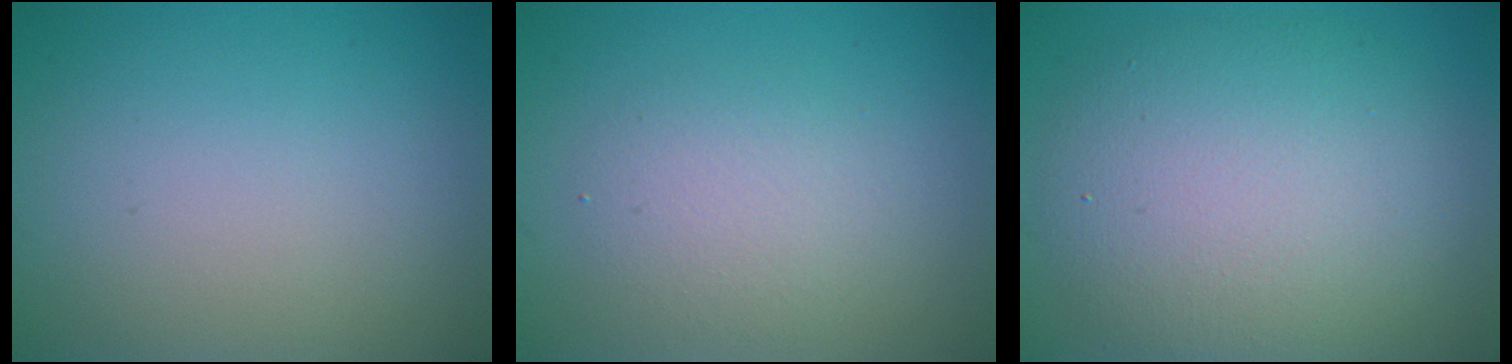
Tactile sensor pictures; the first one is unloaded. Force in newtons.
{"total": 2.8, "press": 2.8, "slide": 0.3}
{"total": 8.9, "press": 8.9, "slide": 0.3}